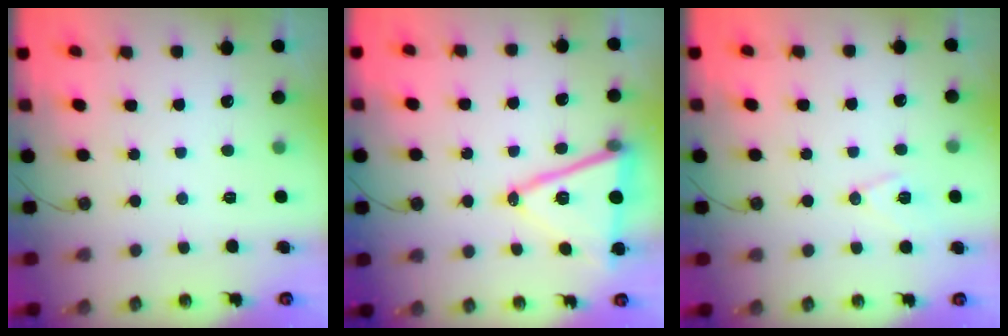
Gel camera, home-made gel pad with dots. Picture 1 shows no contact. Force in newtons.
{"total": 15.0, "press": 14.5, "slide": 3.7}
{"total": 8.7, "press": 7.9, "slide": 3.7}